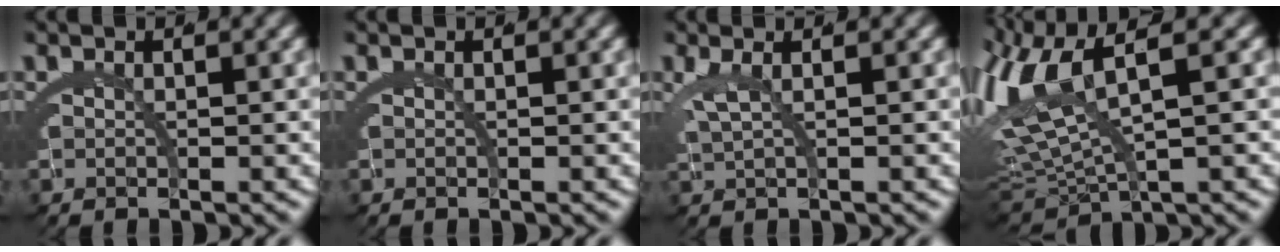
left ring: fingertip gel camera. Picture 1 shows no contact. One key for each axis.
{"total": 0.0}
{"total": 2.1, "fx": 0.7, "fy": 0.7, "fz": 1.9, "tx": -0.040, "ty": 0.000, "tz": 0.016}
{"total": 7.9, "fx": 1.2, "fy": 5.1, "fz": 5.9, "tx": -0.136, "ty": -0.008, "tz": 0.025}